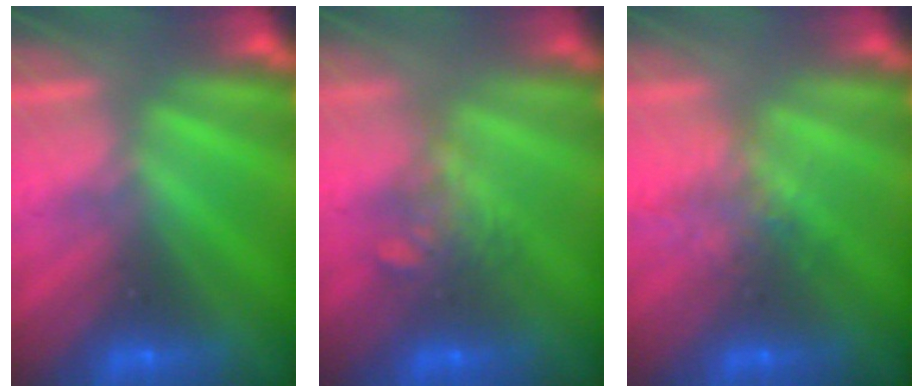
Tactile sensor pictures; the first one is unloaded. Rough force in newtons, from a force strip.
{"total": 3.9}
{"total": 3.7}